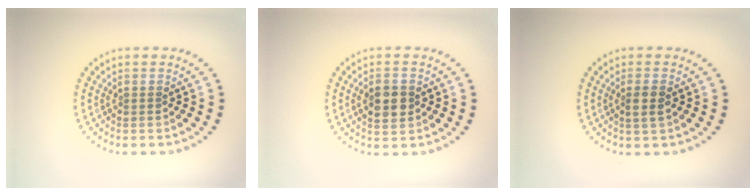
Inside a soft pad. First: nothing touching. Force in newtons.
{"total": 3.1, "press": 3.1, "slide": 0.2}
{"total": 1.8, "press": 1.7, "slide": 0.7}